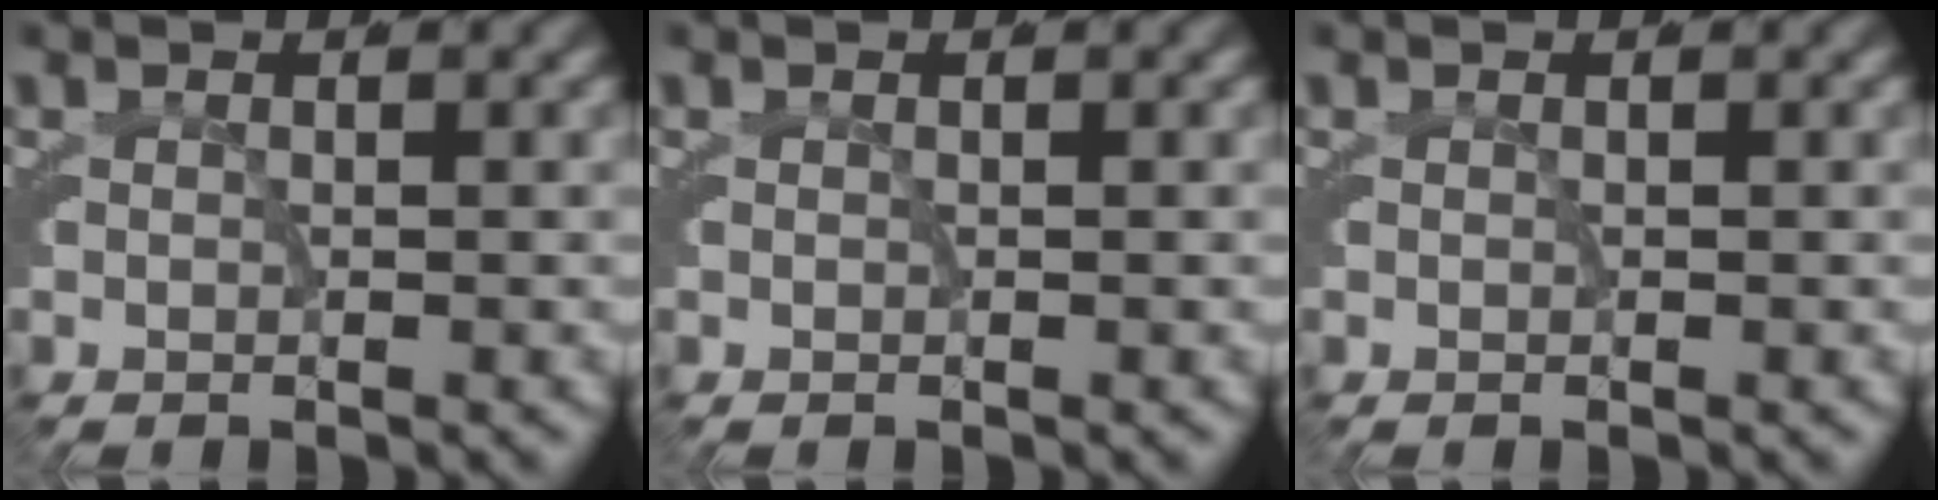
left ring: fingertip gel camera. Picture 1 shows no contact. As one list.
[{"total": 0.0}, {"total": 0.0}]